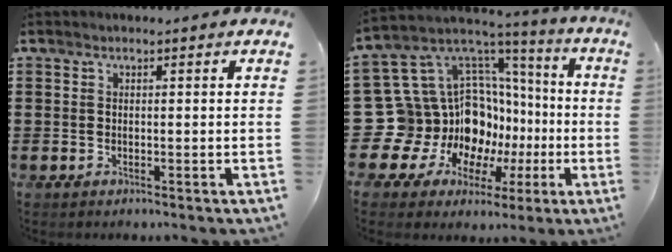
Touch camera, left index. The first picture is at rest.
{"total": 15.9, "force": [-3.0, 14.3, 6.3], "torque": [-0.171, -0.049, -0.004]}